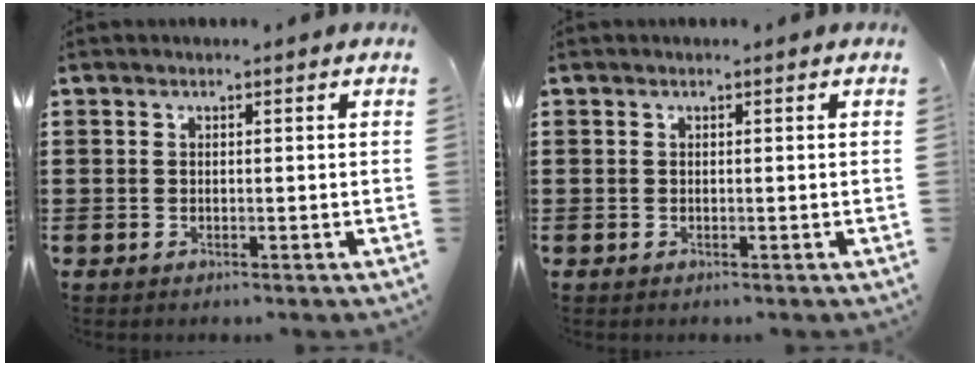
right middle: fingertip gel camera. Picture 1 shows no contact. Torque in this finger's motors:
{"motor_torque": [0.00, 0.00, 0.00, 0.00]}